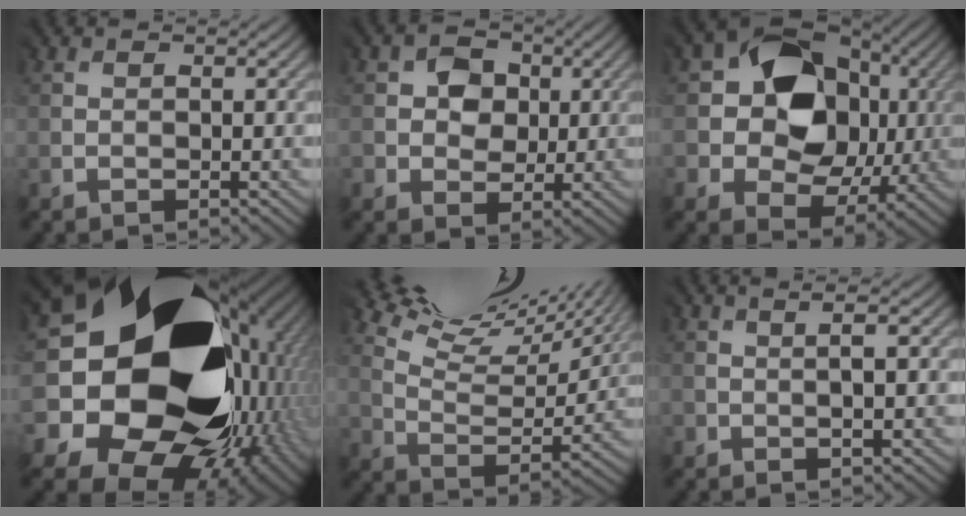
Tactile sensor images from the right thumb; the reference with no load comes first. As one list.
[{"total": 3.9, "force": [1.0, 3.5, 1.2], "torque": [-0.025, 0.005, 0.008]}, {"total": 12.1, "force": [2.0, 9.9, 6.7], "torque": [-0.121, -0.001, 0.028]}, {"total": 23.0, "force": [1.0, 19.4, 12.2], "torque": [-0.233, -0.060, -0.015]}, {"total": 14.9, "force": [11.9, 3.8, 8.2], "torque": [-0.174, 0.020, 0.173]}, {"total": 1.1, "force": [-0.2, -0.6, 0.9], "torque": [-0.019, 0.001, -0.004]}]